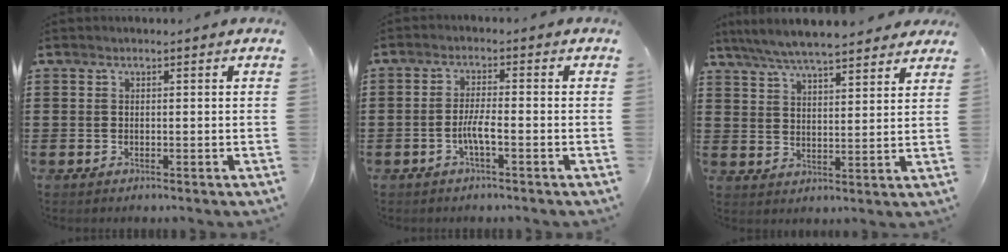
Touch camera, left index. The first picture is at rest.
{"total": 3.5, "force": [-1.3, 0.5, 3.2], "torque": [-0.070, -0.004, -0.028]}
{"total": 6.6, "force": [6.1, 0.8, 2.3], "torque": [-0.068, -0.019, 0.110]}